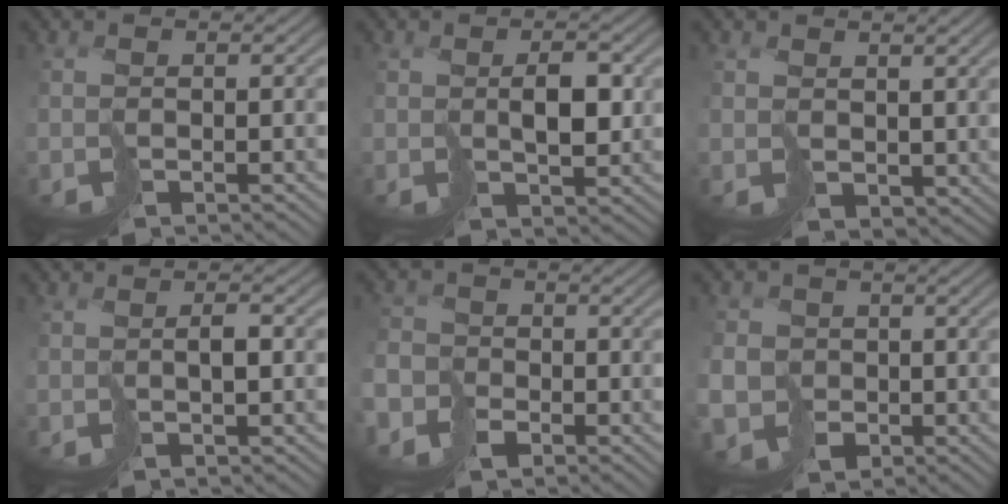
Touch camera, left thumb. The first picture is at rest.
{"total": 3.5, "force": [1.6, 1.7, 2.6], "torque": [-0.046, 0.000, 0.038]}
{"total": 2.9, "force": [2.1, 1.7, 1.1], "torque": [-0.039, -0.007, 0.045]}
{"total": 1.3, "force": [0.2, 0.3, 1.3], "torque": [-0.023, 0.006, 0.006]}
{"total": 6.1, "force": [-3.6, 4.6, 1.8], "torque": [-0.050, -0.021, -0.083]}
{"total": 6.6, "force": [-2.0, 6.0, 1.9], "torque": [-0.047, -0.030, -0.056]}